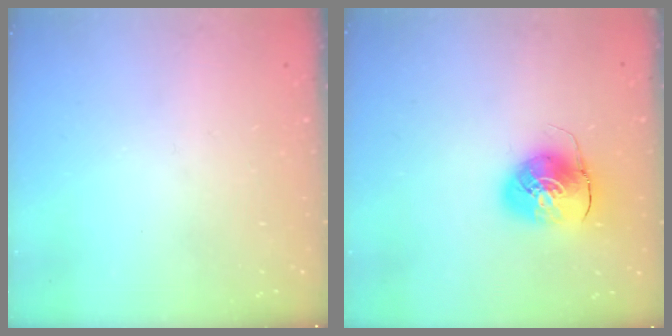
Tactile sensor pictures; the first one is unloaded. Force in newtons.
{"total": 9.2, "press": 9.1, "slide": 1.4}